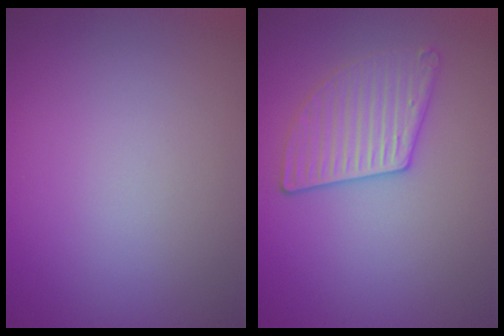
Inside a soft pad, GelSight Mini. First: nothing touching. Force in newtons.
{"total": 3.0, "press": 2.9, "slide": 0.4}